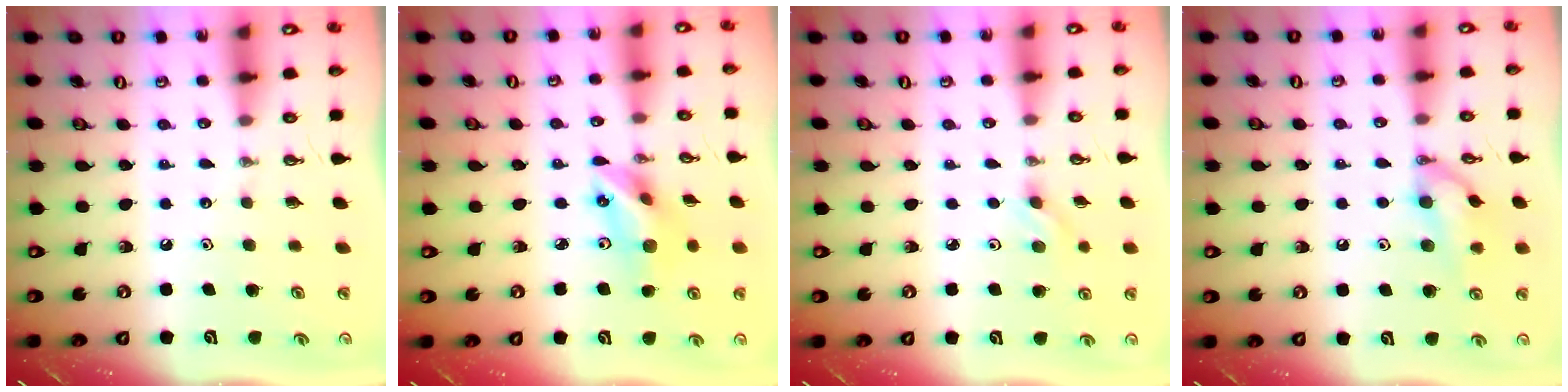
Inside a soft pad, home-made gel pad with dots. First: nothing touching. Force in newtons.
{"total": 11.5, "press": 11.1, "slide": 2.9}
{"total": 3.2, "press": 2.9, "slide": 1.5}
{"total": 11.6, "press": 11.0, "slide": 3.6}